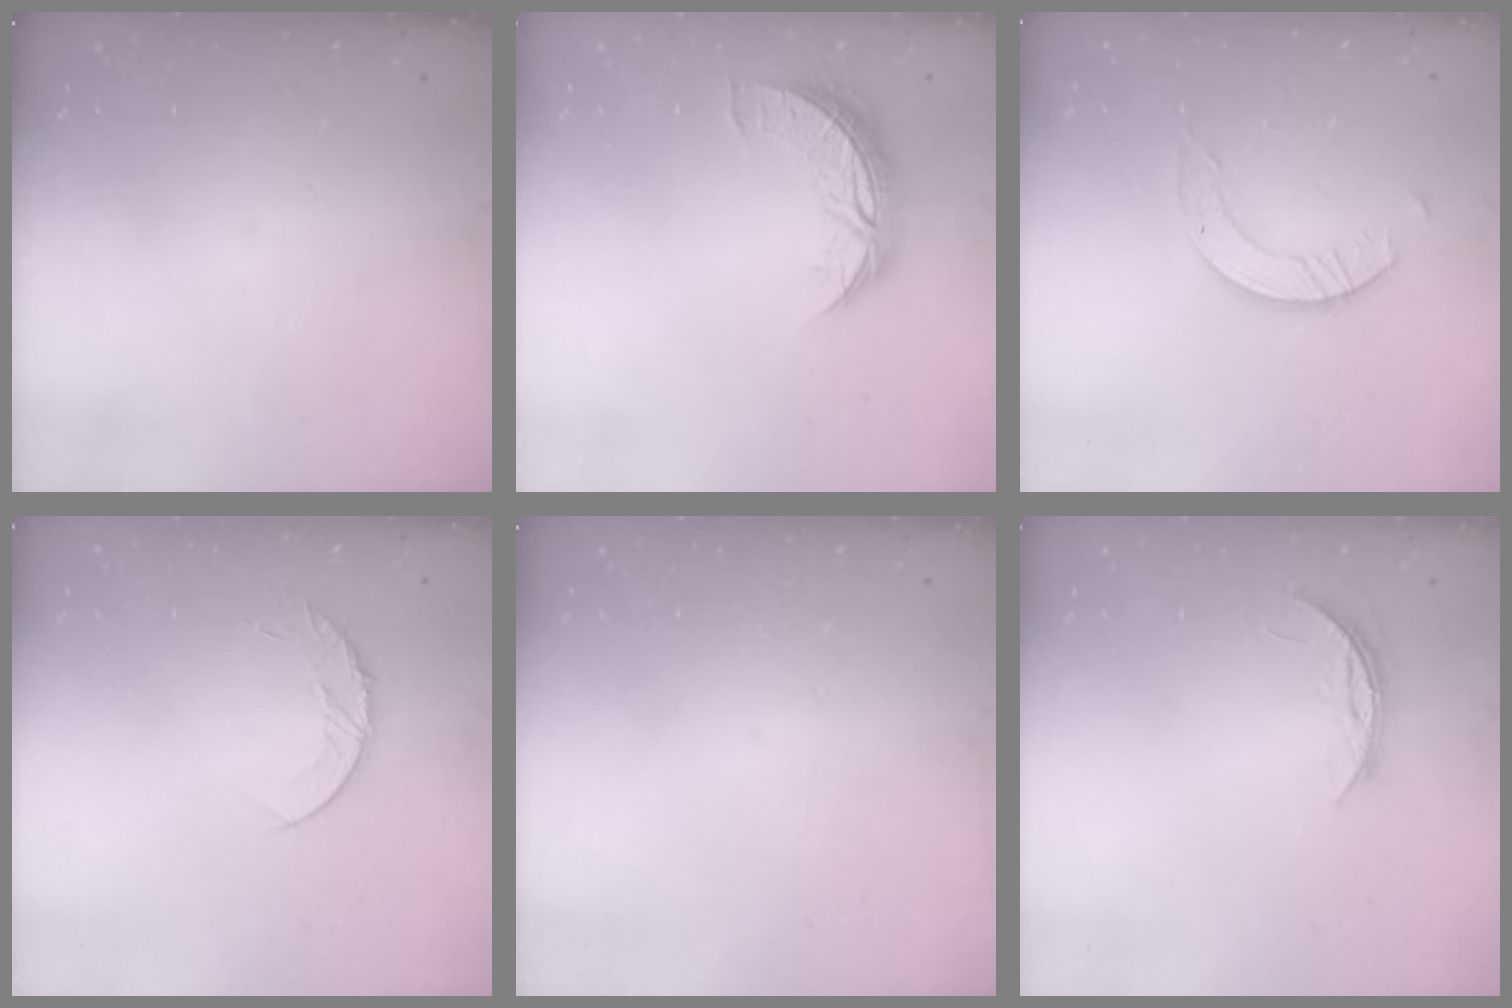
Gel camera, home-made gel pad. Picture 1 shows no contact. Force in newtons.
{"total": 8.8, "press": 8.8, "slide": 0.5}
{"total": 3.1, "press": 3.1, "slide": 0.4}
{"total": 6.0, "press": 6.0, "slide": 0.6}
{"total": 0.0}
{"total": 3.9, "press": 3.9, "slide": 0.4}